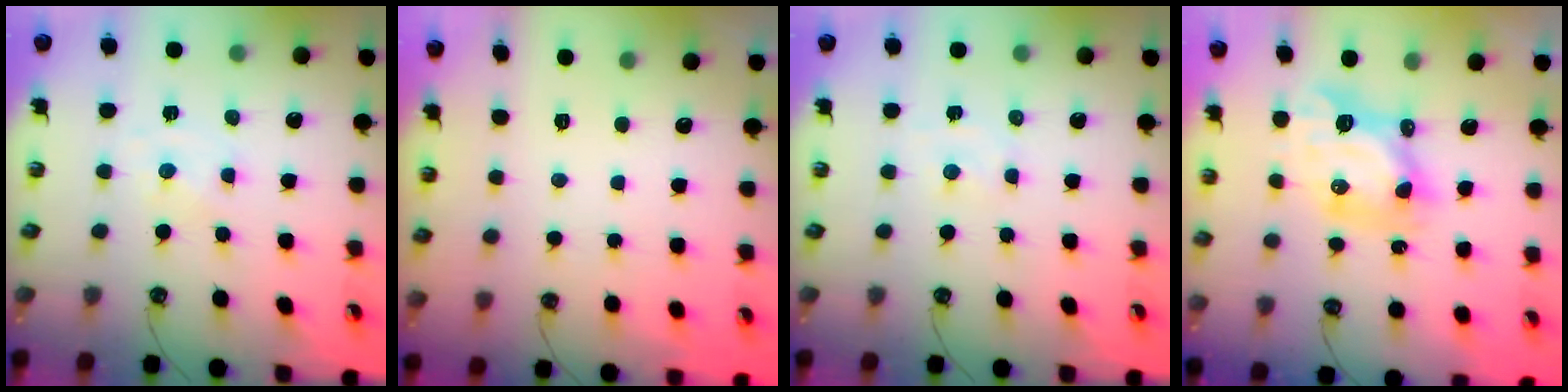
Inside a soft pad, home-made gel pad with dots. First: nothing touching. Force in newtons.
{"total": 0.0}
{"total": 2.0, "press": 1.9, "slide": 0.3}
{"total": 8.7, "press": 8.6, "slide": 0.9}